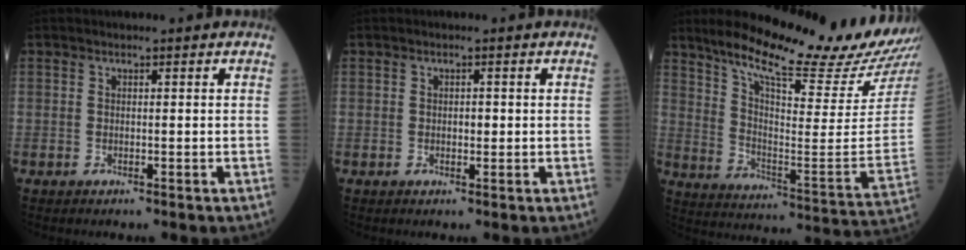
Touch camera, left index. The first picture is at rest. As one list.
[{"total": 1.1, "force": [0.0, 0.6, 0.9], "torque": [-0.013, 0.002, 0.001]}, {"total": 24.4, "force": [21.7, 1.1, 11.0], "torque": [-0.185, -0.081, 0.306]}]